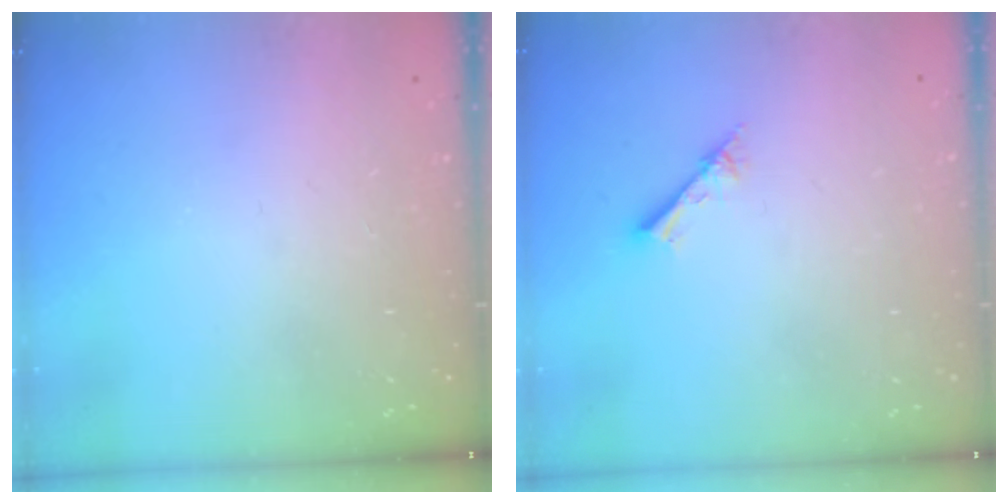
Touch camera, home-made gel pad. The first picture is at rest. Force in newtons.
{"total": 2.1, "press": 2.1, "slide": 0.2}